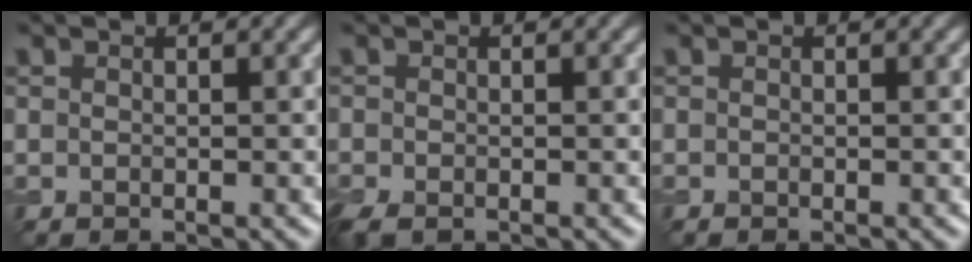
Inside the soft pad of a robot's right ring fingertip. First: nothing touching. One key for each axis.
{"total": 2.5, "fx": -1.9, "fy": 1.2, "fz": 1.2, "tx": -0.027, "ty": -0.013, "tz": -0.039}
{"total": 0.0}